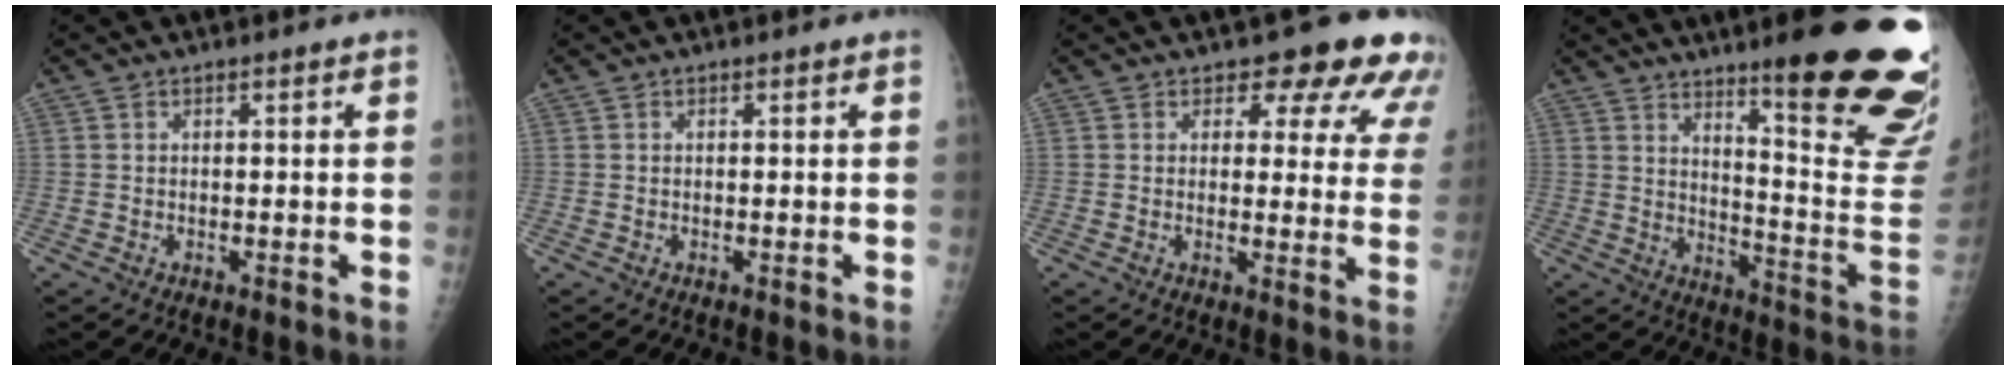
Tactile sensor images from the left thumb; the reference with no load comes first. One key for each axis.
{"total": 0.0}
{"total": 12.6, "fx": 9.6, "fy": 5.9, "fz": 5.6, "tx": -0.008, "ty": -0.047, "tz": 0.084}
{"total": 24.6, "fx": 15.3, "fy": 3.4, "fz": 19.0, "tx": -0.205, "ty": -0.101, "tz": 0.216}